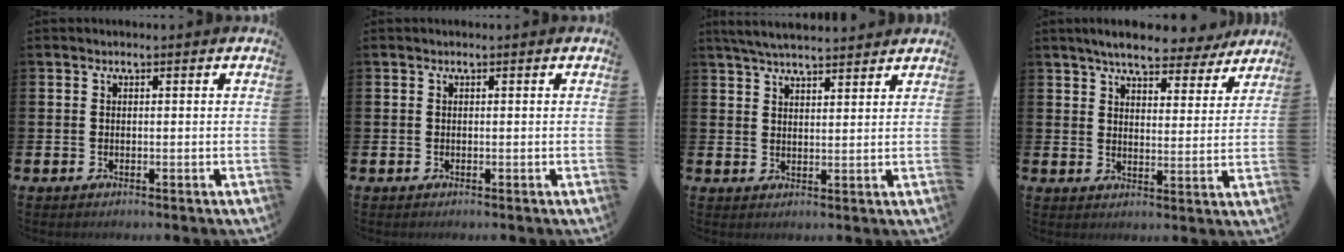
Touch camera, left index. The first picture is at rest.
{"total": 0.0}
{"total": 4.4, "force": [4.3, 0.5, 1.0], "torque": [-0.030, -0.014, 0.078]}
{"total": 6.6, "force": [6.2, 1.2, 2.0], "torque": [-0.052, -0.033, 0.108]}